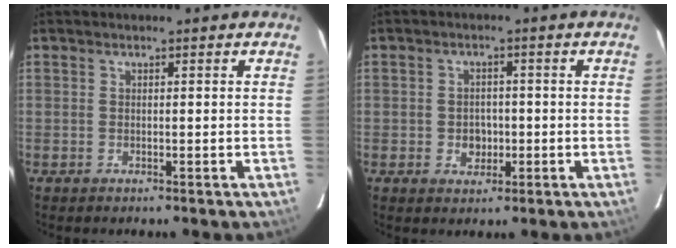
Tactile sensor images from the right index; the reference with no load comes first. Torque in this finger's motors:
{"motor_torque": [0.06, -0.03, 0.02, 0.00]}